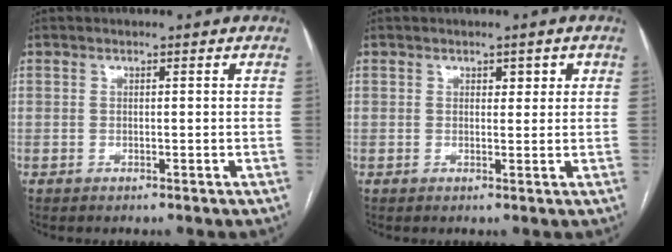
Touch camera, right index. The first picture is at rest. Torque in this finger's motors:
{"motor_torque": [0.02, 0.06, 0.00, 0.01]}